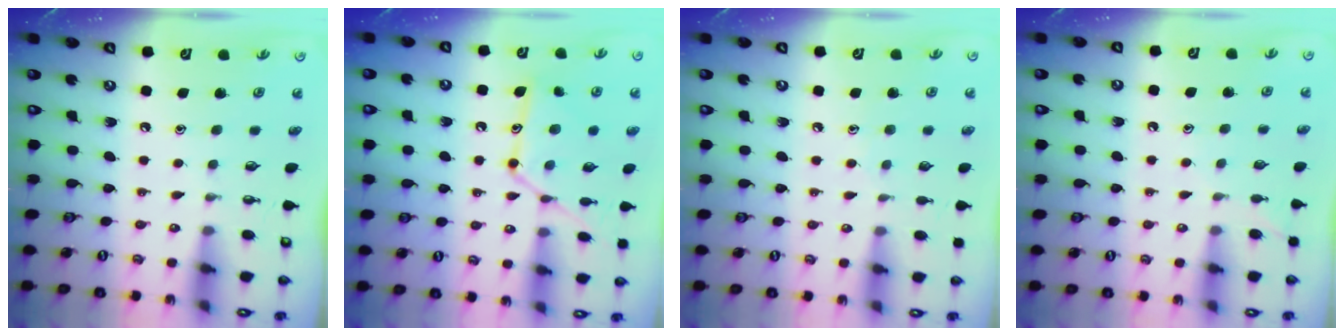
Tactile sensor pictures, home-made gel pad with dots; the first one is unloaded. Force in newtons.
{"total": 13.6, "press": 13.5, "slide": 0.7}
{"total": 4.9, "press": 4.8, "slide": 0.6}
{"total": 4.6, "press": 4.6, "slide": 0.5}